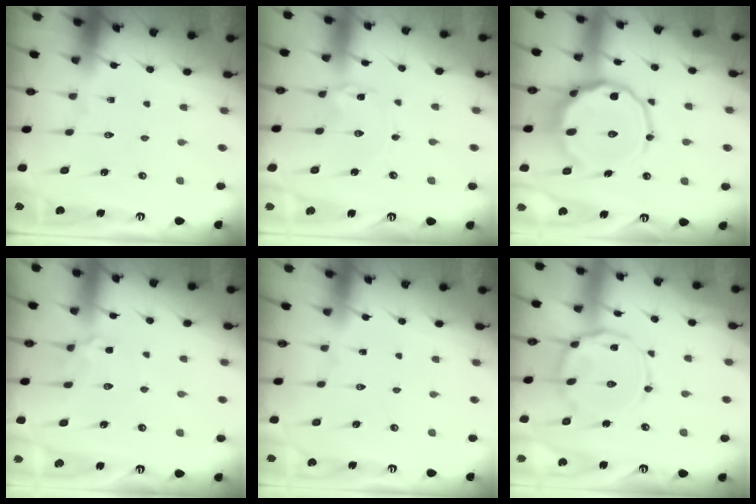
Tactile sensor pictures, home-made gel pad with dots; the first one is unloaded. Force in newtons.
{"total": 0.9, "press": 0.9, "slide": 0.1}
{"total": 13.7, "press": 13.6, "slide": 1.7}
{"total": 5.4, "press": 5.4, "slide": 0.8}
{"total": 1.5, "press": 1.5, "slide": 0.1}
{"total": 11.1, "press": 11.1, "slide": 1.0}